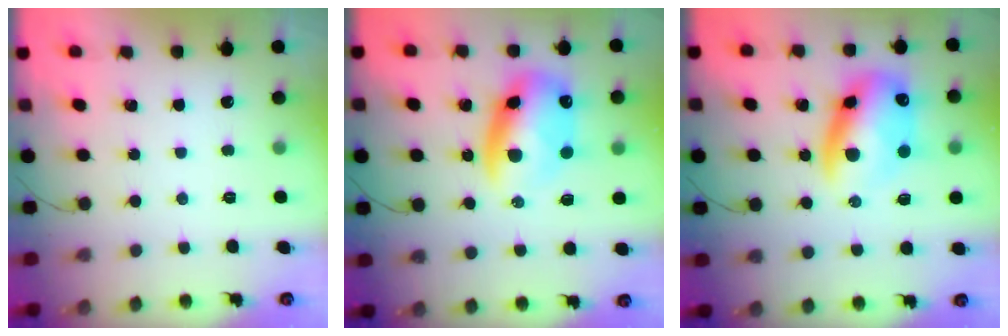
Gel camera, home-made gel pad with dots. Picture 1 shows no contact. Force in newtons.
{"total": 12.0, "press": 11.6, "slide": 3.2}
{"total": 14.2, "press": 13.7, "slide": 3.6}